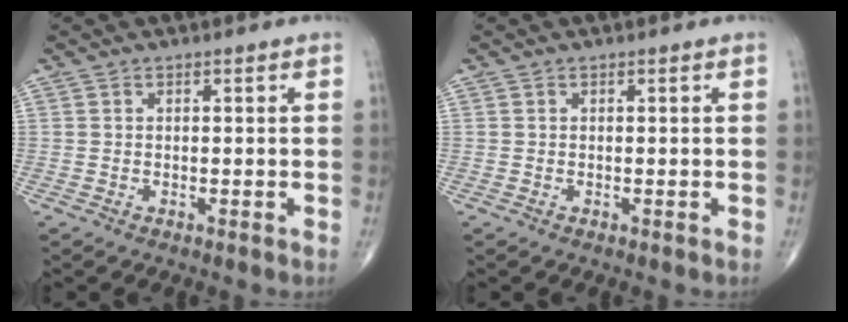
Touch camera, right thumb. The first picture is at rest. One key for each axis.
{"total": 0.0}